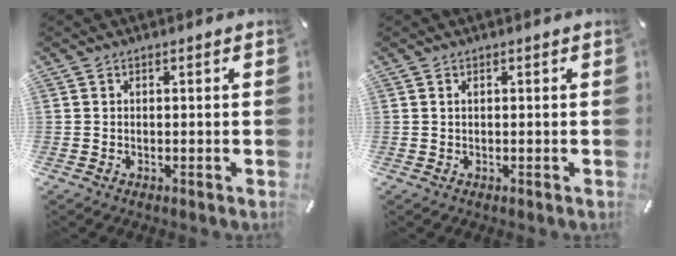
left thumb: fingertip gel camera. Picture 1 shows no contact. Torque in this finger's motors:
{"motor_torque": [-0.47, -0.18, 0.25, 0.09, -0.13]}